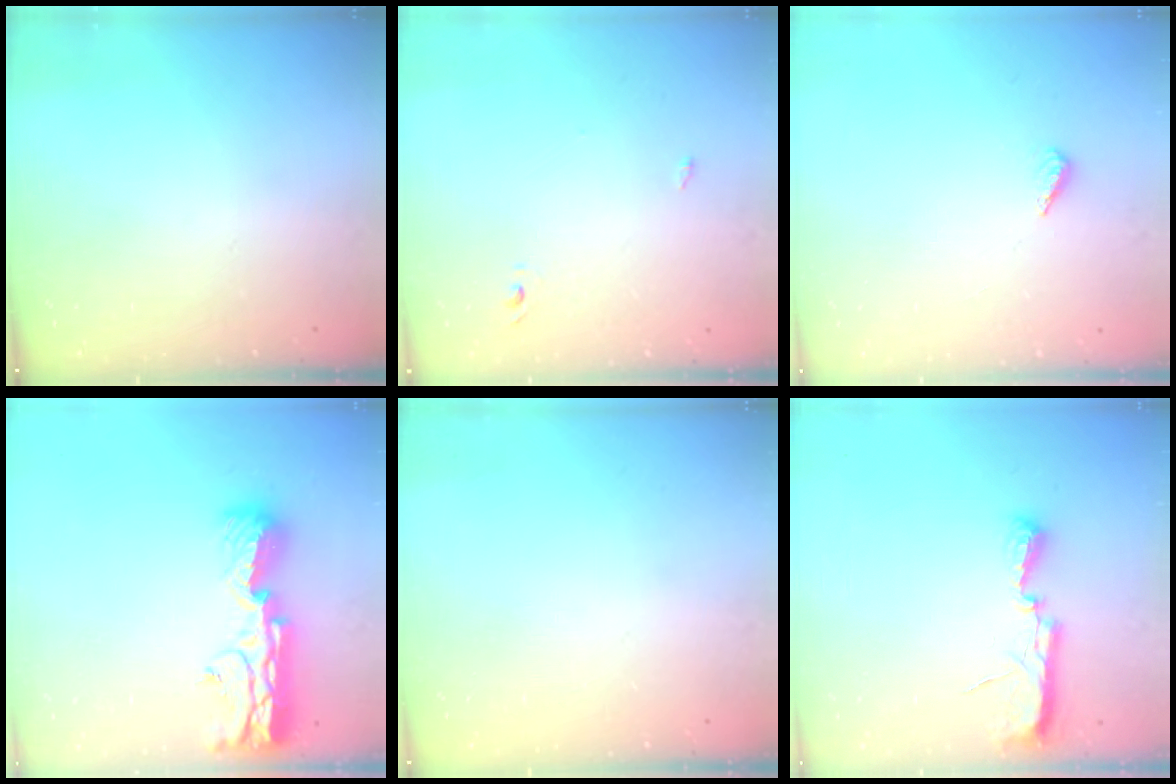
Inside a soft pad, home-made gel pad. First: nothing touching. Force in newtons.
{"total": 2.4, "press": 2.2, "slide": 1.0}
{"total": 2.3, "press": 2.2, "slide": 0.8}
{"total": 20.1, "press": 19.4, "slide": 5.5}
{"total": 0.0}
{"total": 7.2, "press": 7.2, "slide": 0.7}